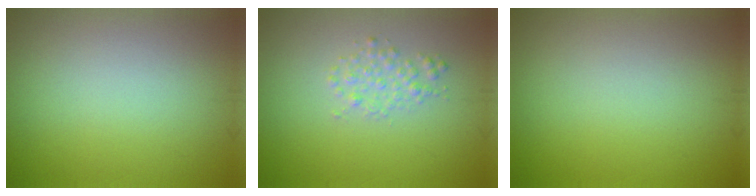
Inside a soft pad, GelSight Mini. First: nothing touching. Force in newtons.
{"total": 1.6, "press": 1.6, "slide": 0.1}
{"total": 0.0}